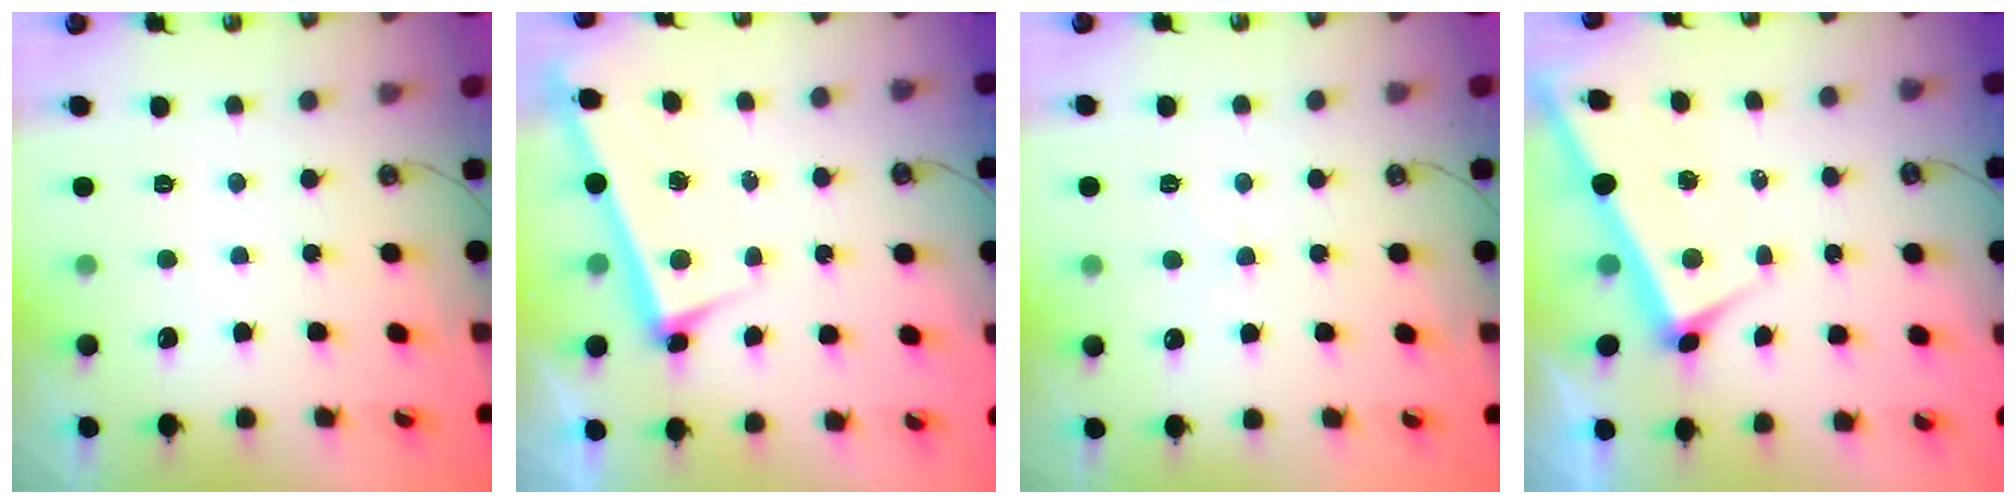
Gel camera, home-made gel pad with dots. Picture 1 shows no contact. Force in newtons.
{"total": 2.9, "press": 2.8, "slide": 0.6}
{"total": 1.0, "press": 0.9, "slide": 0.4}
{"total": 2.8, "press": 2.7, "slide": 0.6}